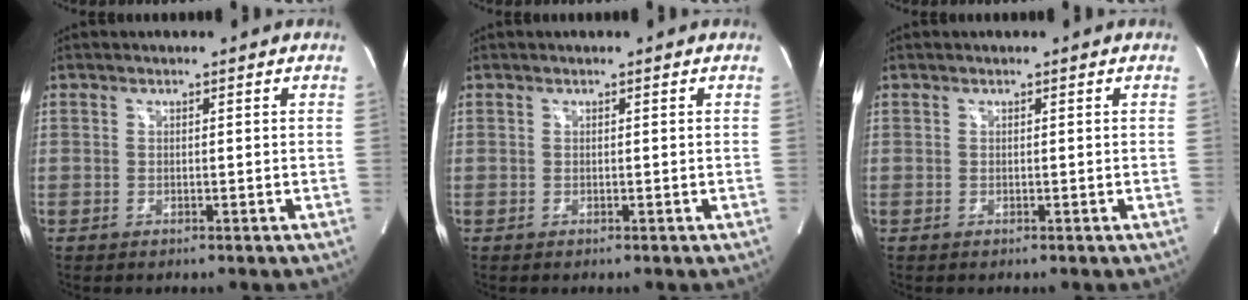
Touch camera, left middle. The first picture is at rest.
{"total": 0.0}
{"total": 0.0}